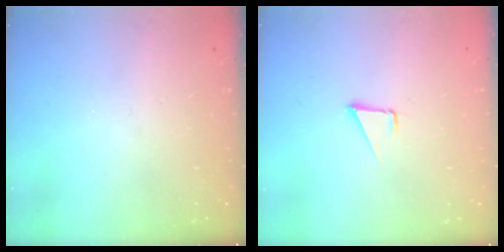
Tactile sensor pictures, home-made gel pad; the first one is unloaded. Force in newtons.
{"total": 1.6, "press": 1.5, "slide": 0.1}